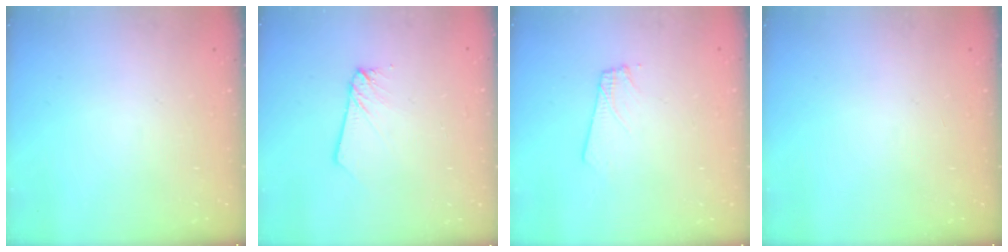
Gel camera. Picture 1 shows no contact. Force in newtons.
{"total": 2.0, "press": 2.0, "slide": 0.1}
{"total": 2.3, "press": 2.3, "slide": 0.3}
{"total": 0.0}